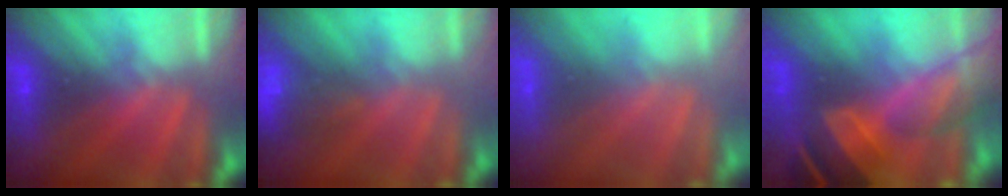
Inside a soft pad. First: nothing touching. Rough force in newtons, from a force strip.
{"total": 9.2}
{"total": 8.3}
{"total": 9.3}